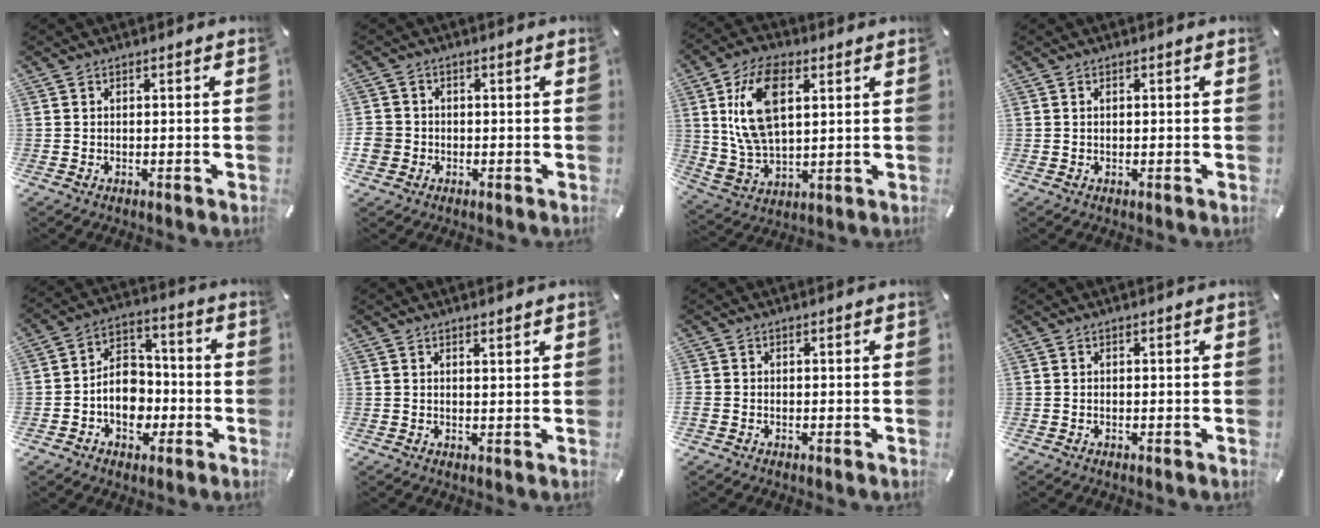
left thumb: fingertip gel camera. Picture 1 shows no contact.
{"total": 4.1, "force": [-0.8, 3.9, 0.8], "torque": [-0.020, 0.006, -0.014]}
{"total": 14.4, "force": [4.6, 8.3, 10.9], "torque": [-0.263, 0.000, 0.078]}
{"total": 0.6, "force": [0.1, 0.3, 0.5], "torque": [-0.011, 0.002, 0.002]}
{"total": 10.6, "force": [-2.6, 8.8, 5.4], "torque": [-0.091, 0.020, -0.046]}
{"total": 1.2, "force": [1.1, 0.0, 0.3], "torque": [-0.005, -0.004, 0.021]}
{"total": 0.8, "force": [-0.5, 0.6, 0.3], "torque": [-0.002, 0.002, -0.011]}
{"total": 0.0}